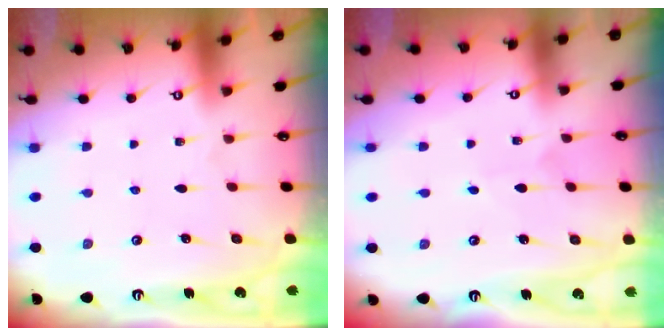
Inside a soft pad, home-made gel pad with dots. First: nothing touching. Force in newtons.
{"total": 1.3, "press": 1.3, "slide": 0.1}